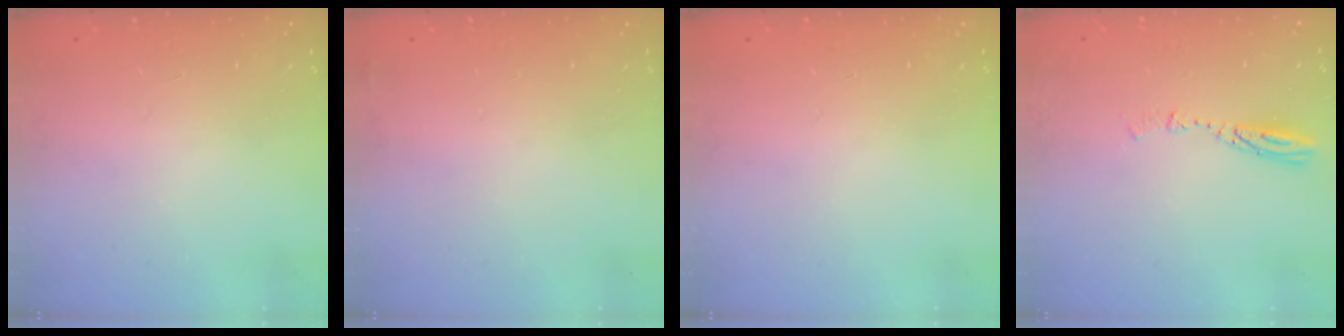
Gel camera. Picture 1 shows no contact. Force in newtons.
{"total": 2.9, "press": 2.4, "slide": 1.6}
{"total": 0.0}
{"total": 4.0, "press": 3.9, "slide": 0.2}